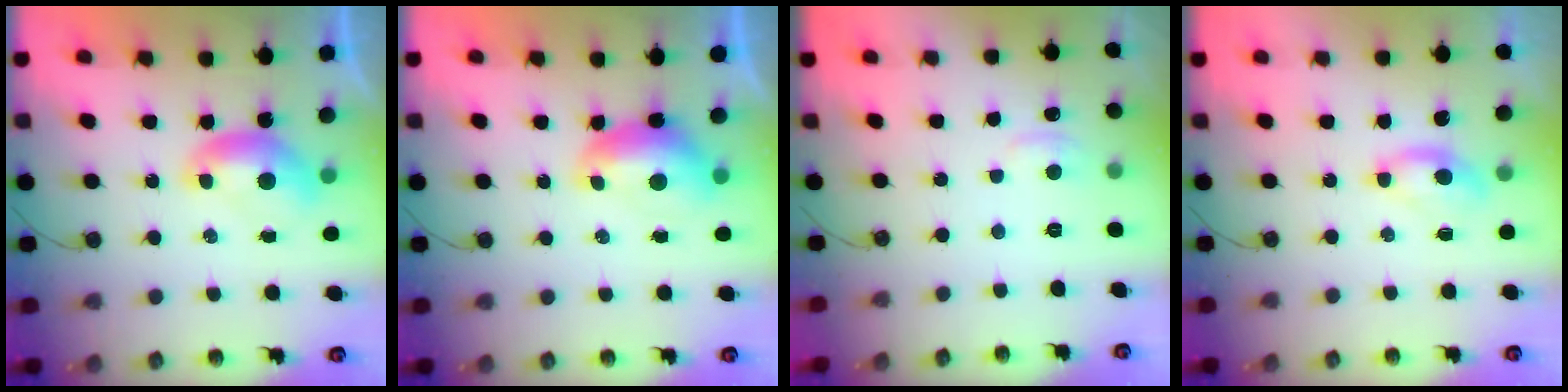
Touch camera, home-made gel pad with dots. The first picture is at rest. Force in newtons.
{"total": 0.8, "press": 0.7, "slide": 0.4}
{"total": 2.8, "press": 2.8, "slide": 0.5}
{"total": 1.2, "press": 1.1, "slide": 0.5}